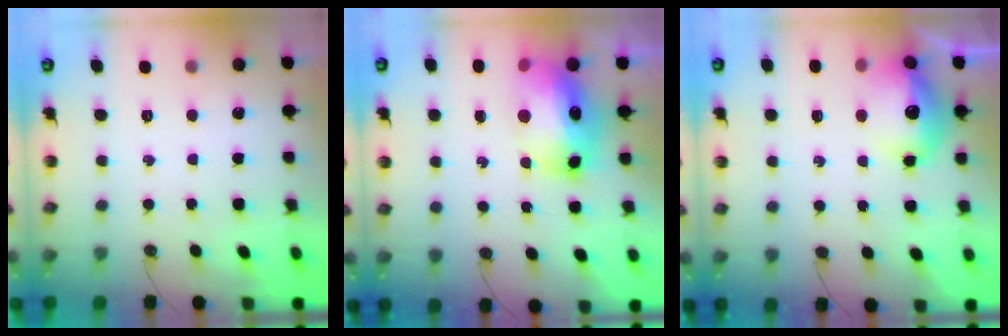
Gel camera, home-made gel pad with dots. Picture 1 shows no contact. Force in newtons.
{"total": 16.3, "press": 16.1, "slide": 1.9}
{"total": 14.5, "press": 14.4, "slide": 1.1}